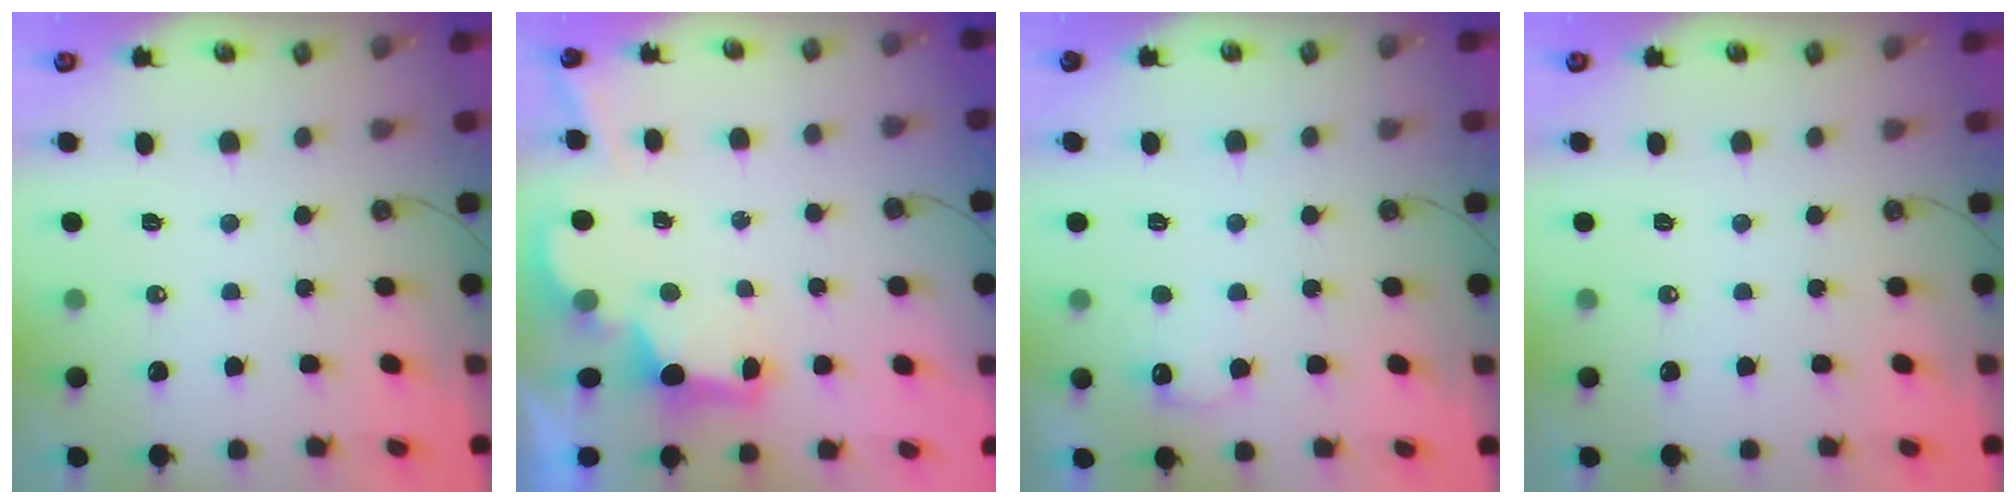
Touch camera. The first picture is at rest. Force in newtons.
{"total": 2.8, "press": 2.7, "slide": 0.9}
{"total": 7.5, "press": 7.5, "slide": 0.5}
{"total": 0.0}